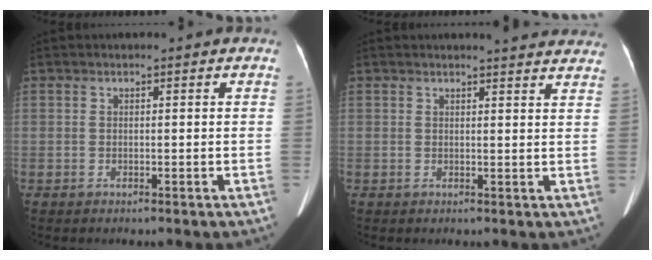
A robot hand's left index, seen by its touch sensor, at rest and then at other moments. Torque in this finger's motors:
{"motor_torque": [0.11, -0.13, -0.01, 0.00]}